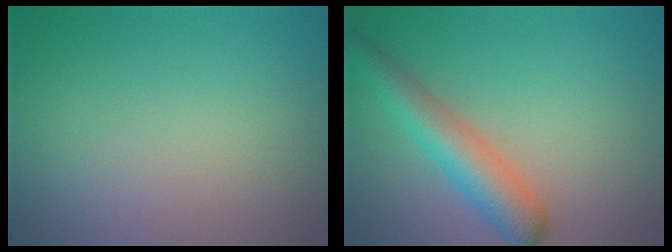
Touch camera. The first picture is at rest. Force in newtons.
{"total": 4.7, "press": 4.7, "slide": 0.2}